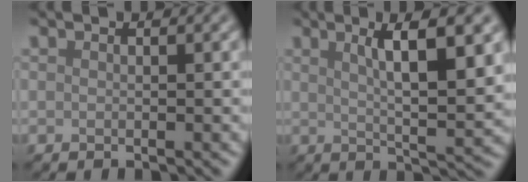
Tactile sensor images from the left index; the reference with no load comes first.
{"total": 7.9, "force": [2.4, 1.8, 7.3], "torque": [-0.102, 0.002, 0.040]}